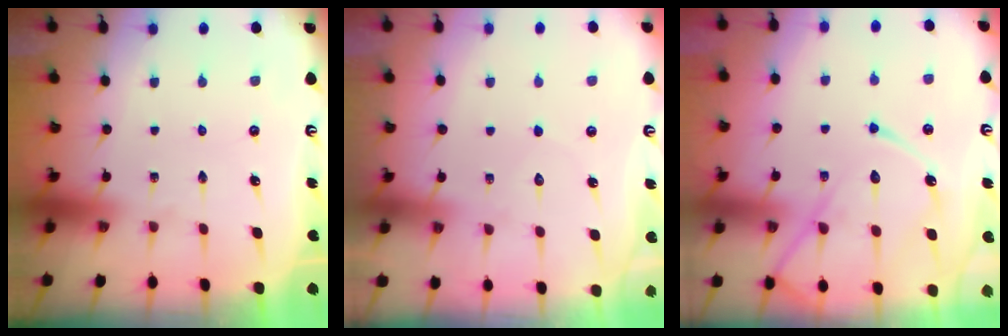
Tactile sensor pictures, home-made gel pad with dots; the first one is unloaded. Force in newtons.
{"total": 5.3, "press": 5.3, "slide": 0.7}
{"total": 15.4, "press": 15.3, "slide": 1.3}